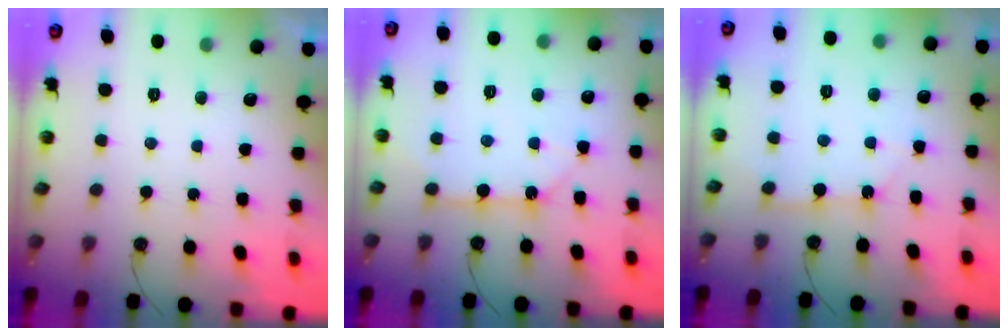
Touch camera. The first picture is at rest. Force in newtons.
{"total": 10.9, "press": 10.8, "slide": 1.2}
{"total": 4.7, "press": 4.7, "slide": 0.5}